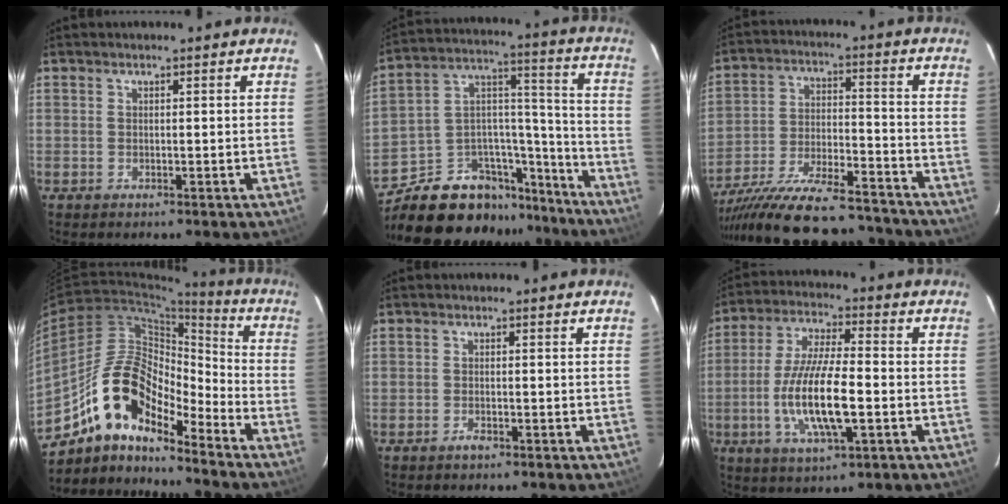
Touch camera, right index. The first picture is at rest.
{"total": 19.0, "force": [-15.5, 9.4, 5.5], "torque": [-0.109, 0.076, -0.232]}
{"total": 26.3, "force": [-22.8, 6.3, 11.6], "torque": [-0.217, -0.032, -0.335]}
{"total": 14.9, "force": [-11.5, 5.4, 7.8], "torque": [-0.137, 0.017, -0.221]}
{"total": 1.4, "force": [-0.9, 0.5, 0.8], "torque": [-0.017, -0.001, -0.017]}
{"total": 13.8, "force": [-3.4, 3.4, 13.0], "torque": [-0.263, -0.007, -0.063]}